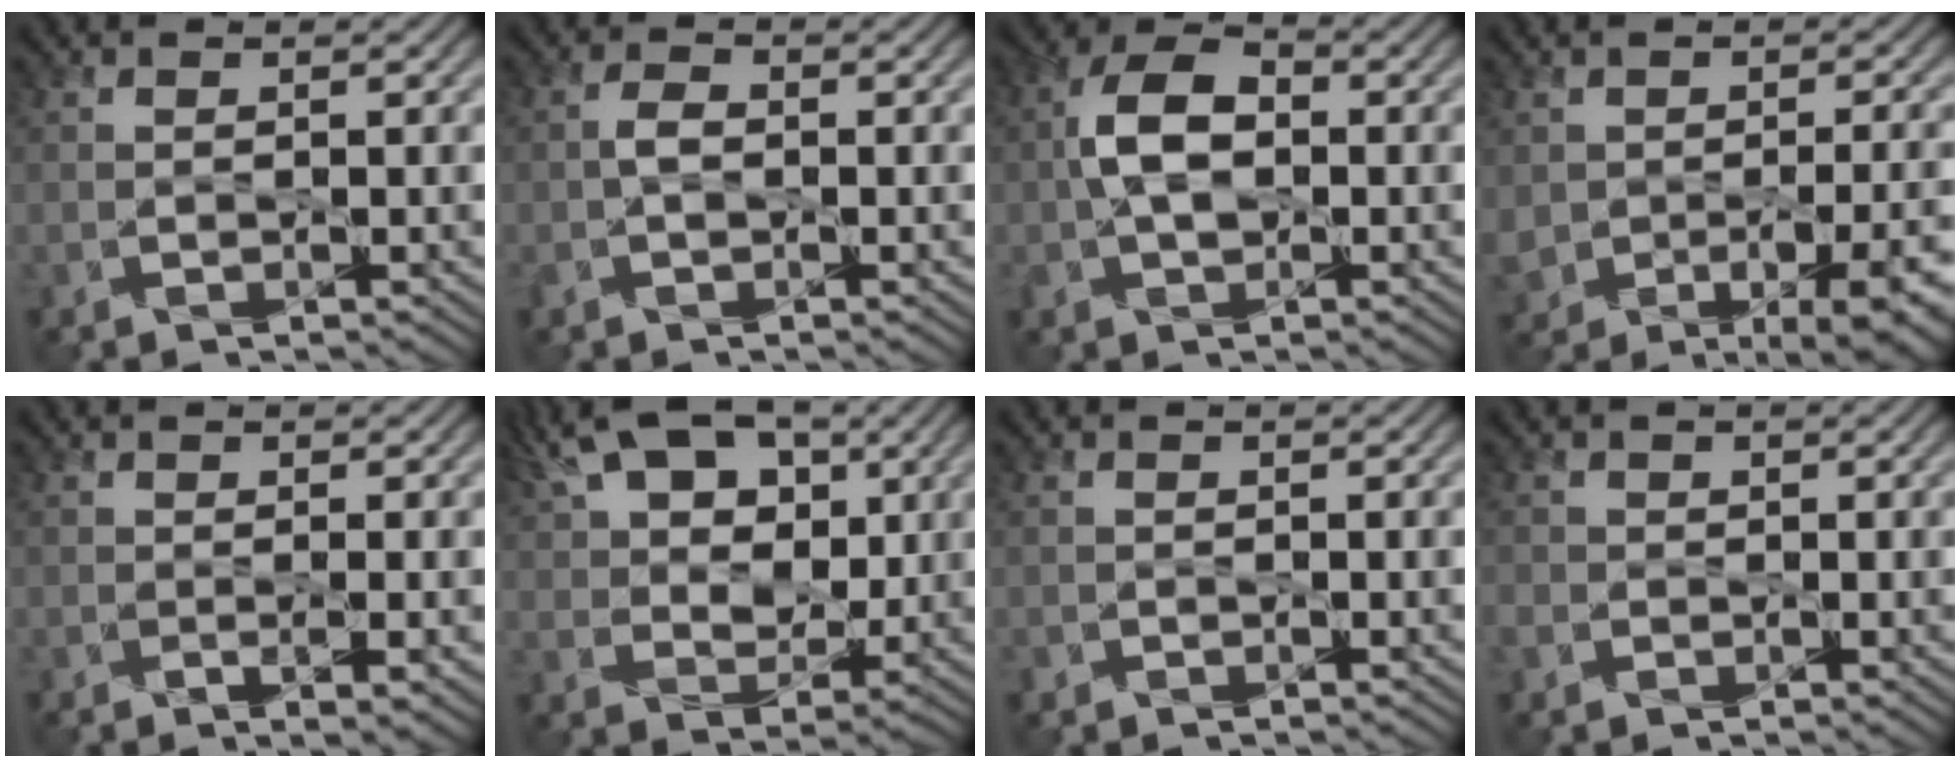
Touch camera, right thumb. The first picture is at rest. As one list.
[{"total": 2.2, "force": [-0.4, 1.4, 1.6], "torque": [-0.039, 0.002, -0.009]}, {"total": 7.1, "force": [-0.2, 4.4, 5.5], "torque": [-0.123, 0.006, -0.011]}, {"total": 10.7, "force": [-4.2, 6.3, 7.5], "torque": [-0.117, -0.033, -0.042]}, {"total": 2.3, "force": [-0.8, 0.8, 2.1], "torque": [-0.038, -0.010, -0.008]}, {"total": 13.1, "force": [5.3, 7.9, 9.0], "torque": [-0.179, 0.017, 0.069]}, {"total": 0.7, "force": [-0.6, 0.5, 0.1], "torque": [-0.002, -0.004, -0.012]}, {"total": 1.5, "force": [-0.5, 1.4, 0.3], "torque": [-0.008, -0.006, -0.013]}]